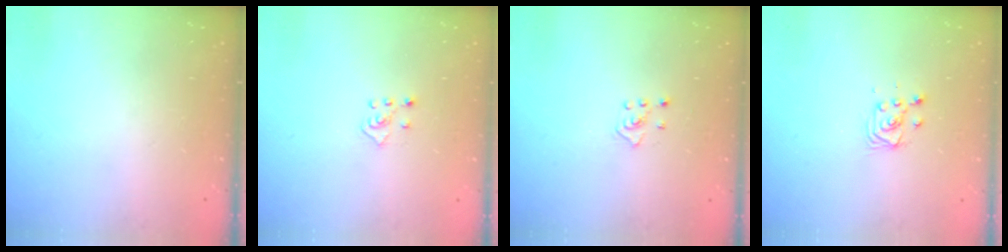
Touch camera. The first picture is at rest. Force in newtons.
{"total": 2.3, "press": 2.3, "slide": 0.5}
{"total": 2.4, "press": 2.4, "slide": 0.5}
{"total": 3.8, "press": 3.7, "slide": 0.4}